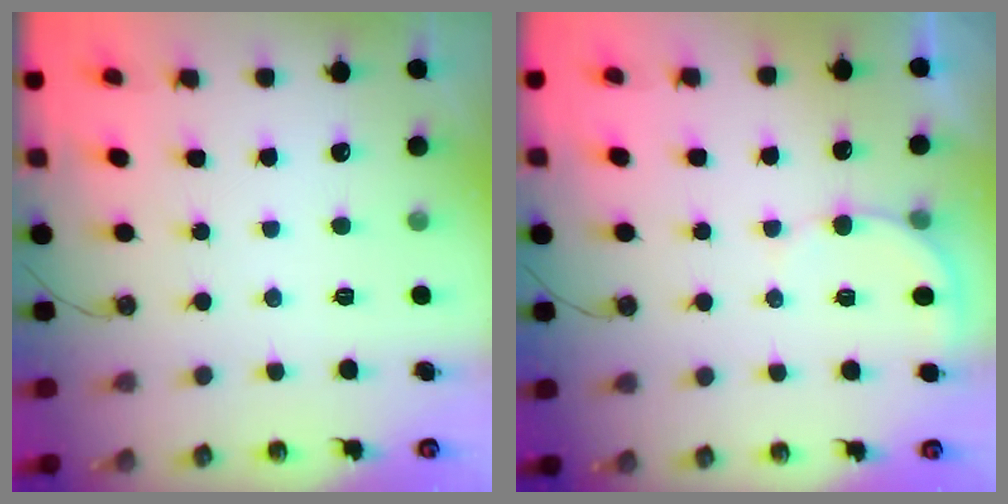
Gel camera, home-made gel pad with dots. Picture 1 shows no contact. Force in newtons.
{"total": 5.0, "press": 4.9, "slide": 0.3}